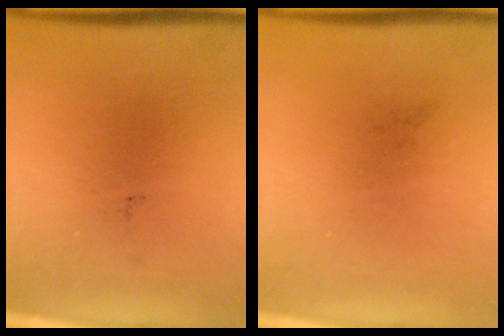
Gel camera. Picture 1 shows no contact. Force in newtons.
{"total": 0.0}